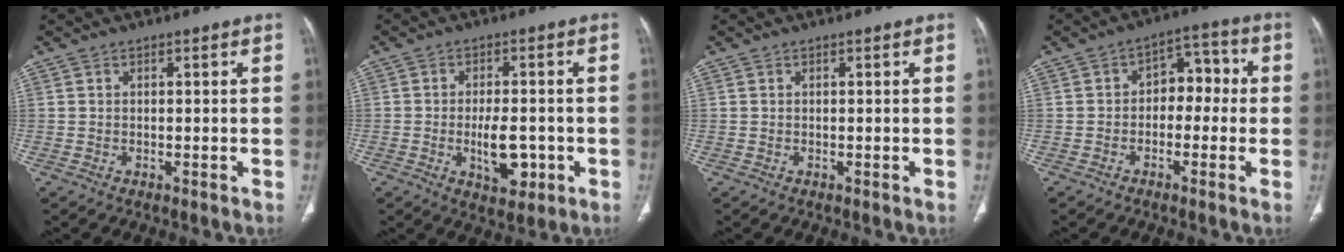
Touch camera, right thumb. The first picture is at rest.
{"total": 7.5, "force": [-1.9, 3.7, 6.2], "torque": [-0.083, 0.004, -0.021]}
{"total": 0.0}
{"total": 7.2, "force": [-0.5, 5.0, 5.2], "torque": [-0.034, 0.038, -0.022]}